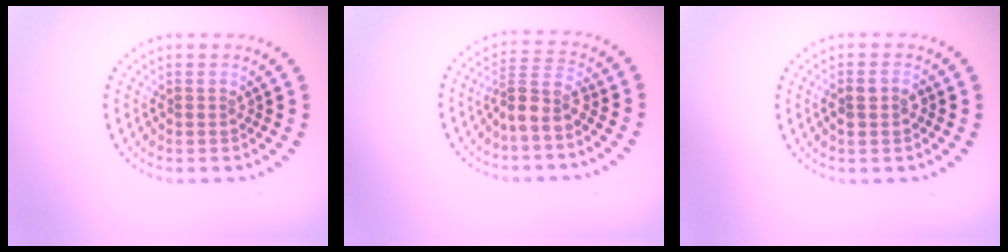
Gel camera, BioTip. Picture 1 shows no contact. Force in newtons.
{"total": 3.0, "press": 2.2, "slide": 2.0}
{"total": 1.9, "press": 1.8, "slide": 0.5}